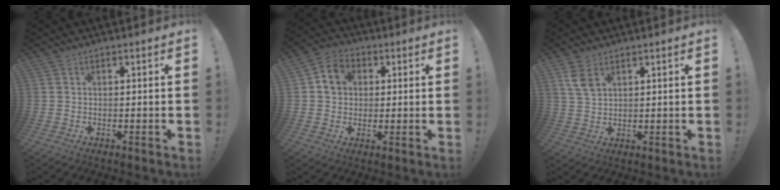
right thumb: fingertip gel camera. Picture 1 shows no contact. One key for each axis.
{"total": 7.5, "fx": 2.1, "fy": 6.5, "fz": 3.3, "tx": -0.046, "ty": 0.002, "tz": 0.041}
{"total": 5.5, "fx": 3.0, "fy": 3.0, "fz": 3.5, "tx": -0.057, "ty": -0.013, "tz": 0.057}